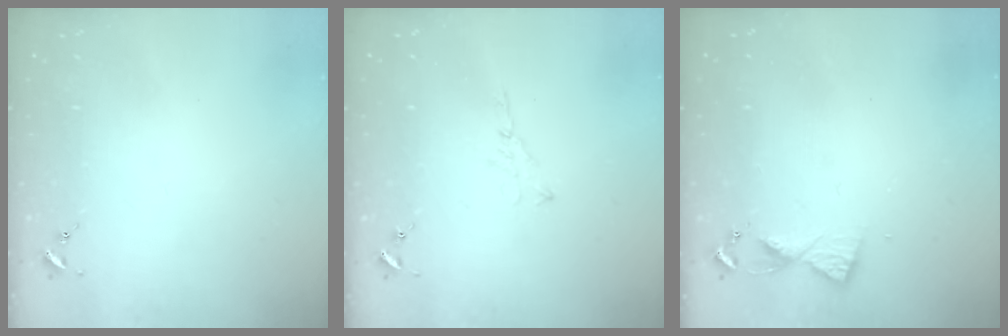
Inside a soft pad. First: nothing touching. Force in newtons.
{"total": 3.5, "press": 3.5, "slide": 0.4}
{"total": 5.5, "press": 5.4, "slide": 0.6}